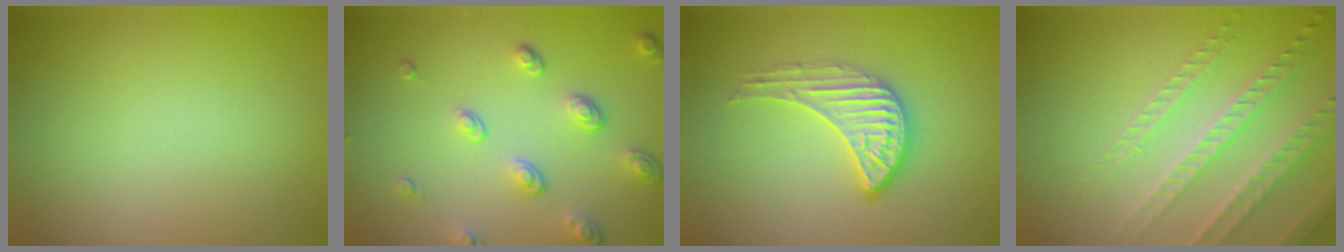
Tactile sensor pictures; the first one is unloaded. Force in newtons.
{"total": 3.3, "press": 2.7, "slide": 2.0}
{"total": 3.2, "press": 2.9, "slide": 1.2}
{"total": 3.8, "press": 3.6, "slide": 1.0}